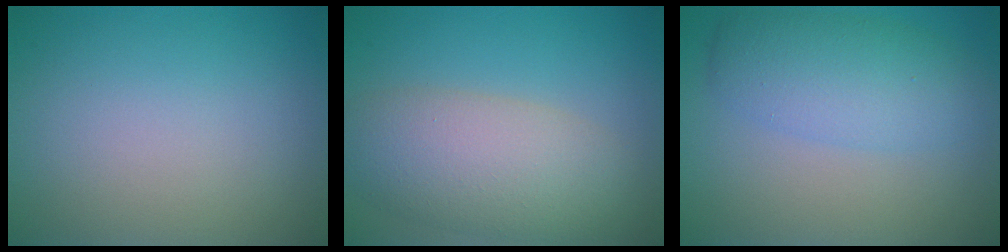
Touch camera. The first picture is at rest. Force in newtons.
{"total": 6.8, "press": 6.8, "slide": 0.2}
{"total": 4.9, "press": 4.9, "slide": 0.1}